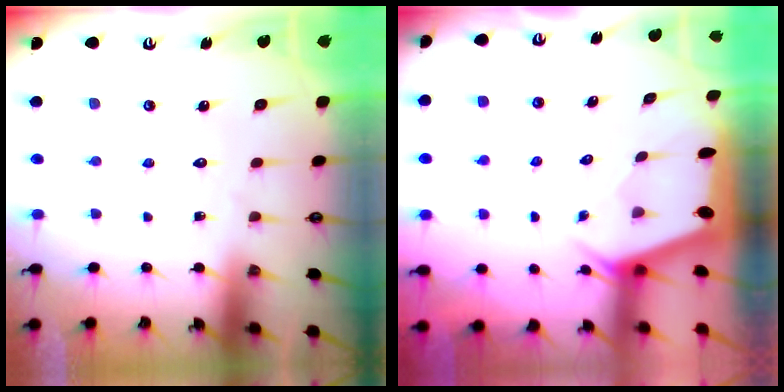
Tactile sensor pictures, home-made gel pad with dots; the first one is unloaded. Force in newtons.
{"total": 1.9, "press": 1.9, "slide": 0.3}